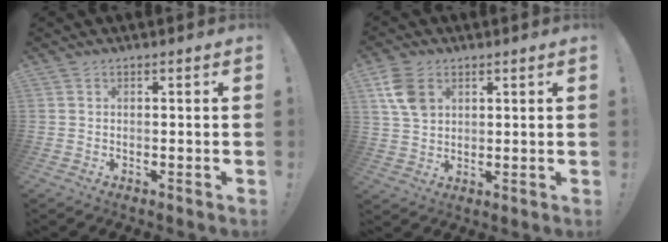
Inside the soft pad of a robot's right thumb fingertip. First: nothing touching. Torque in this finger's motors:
{"motor_torque": [0.07, 0.12, 0.23, 0.42, 0.23]}